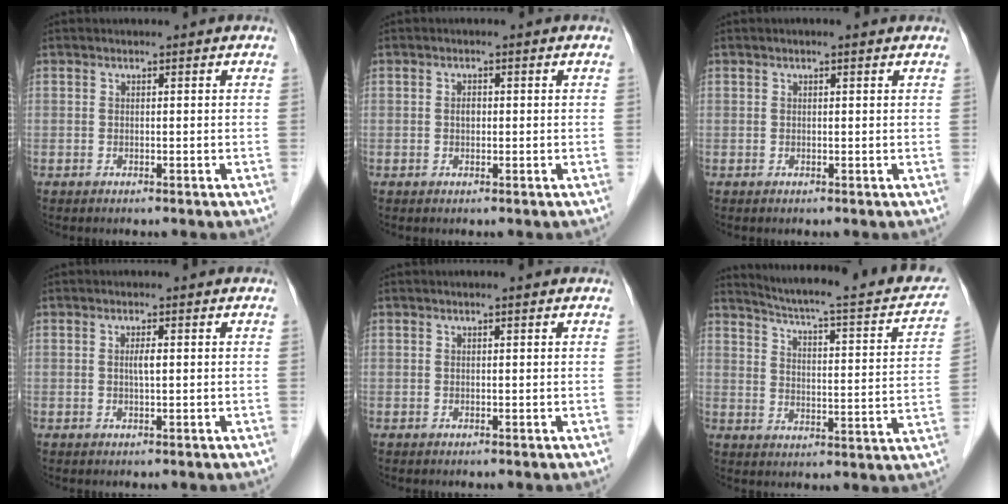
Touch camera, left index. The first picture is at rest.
{"total": 1.1, "force": [-0.3, 0.7, 0.8], "torque": [-0.013, -0.002, -0.006]}
{"total": 1.0, "force": [0.5, 0.2, 0.8], "torque": [-0.017, 0.007, 0.004]}
{"total": 1.4, "force": [-0.1, 0.1, 1.4], "torque": [-0.027, -0.004, -0.003]}
{"total": 0.5, "force": [0.2, -0.1, 0.5], "torque": [-0.010, 0.002, 0.003]}
{"total": 21.3, "force": [18.5, 2.7, 10.1], "torque": [-0.144, -0.026, 0.230]}